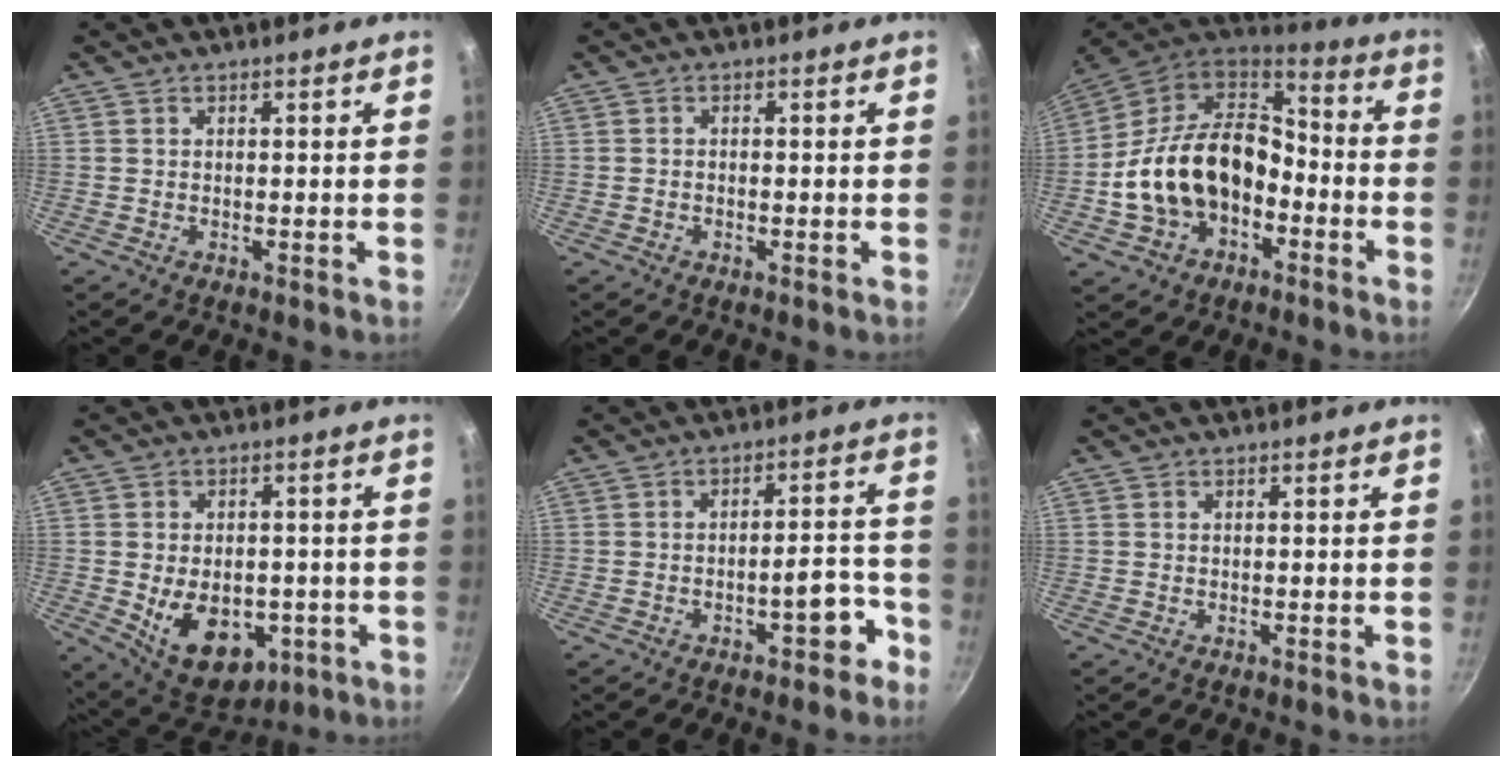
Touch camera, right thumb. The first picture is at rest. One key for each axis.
{"total": 0.8, "fx": -0.5, "fy": 0.4, "fz": 0.4, "tx": -0.011, "ty": 0.005, "tz": -0.011}
{"total": 20.4, "fx": -4.2, "fy": 14.3, "fz": 13.8, "tx": -0.230, "ty": 0.060, "tz": -0.076}
{"total": 13.9, "fx": -3.3, "fy": 9.3, "fz": 9.8, "tx": -0.119, "ty": -0.004, "tz": -0.026}
{"total": 6.6, "fx": -3.9, "fy": 2.6, "fz": 4.7, "tx": -0.032, "ty": 0.050, "tz": -0.039}
{"total": 0.0}